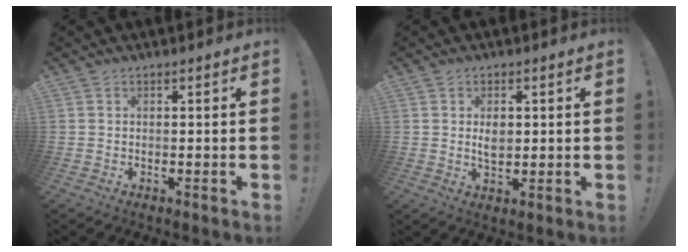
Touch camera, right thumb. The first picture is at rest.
{"total": 4.1, "force": [0.5, 2.6, 3.1], "torque": [-0.039, -0.002, 0.005]}